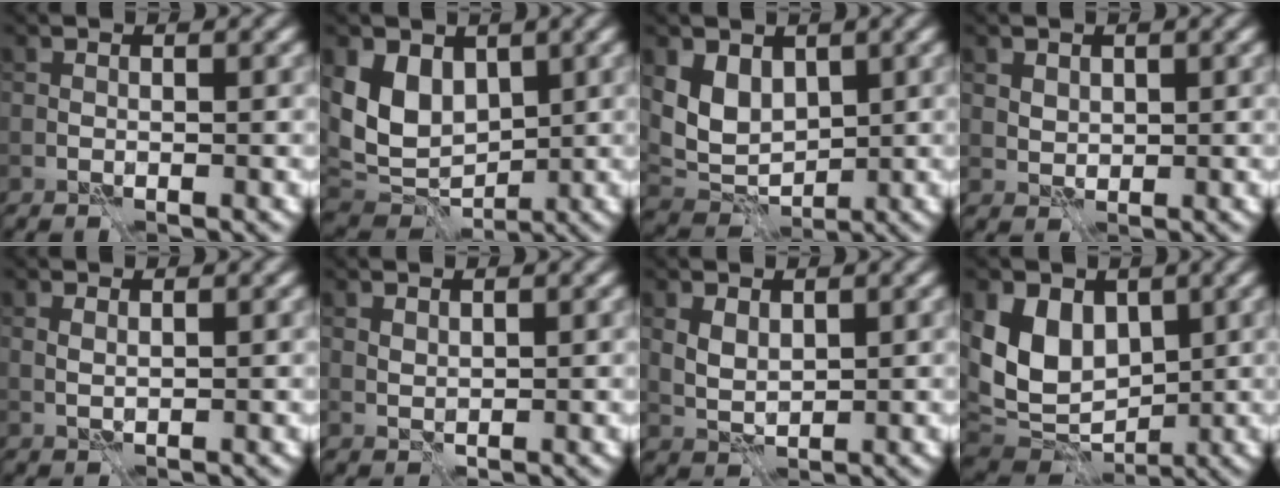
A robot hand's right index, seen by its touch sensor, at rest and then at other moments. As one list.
[{"total": 6.5, "force": [1.8, 4.8, 4.1], "torque": [-0.080, -0.013, 0.030]}, {"total": 4.3, "force": [1.7, 3.1, 2.5], "torque": [-0.051, -0.012, 0.032]}, {"total": 1.4, "force": [0.7, 1.1, 0.6], "torque": [-0.013, -0.002, 0.016]}, {"total": 0.9, "force": [0.5, 0.2, 0.7], "torque": [-0.018, 0.000, 0.009]}, {"total": 0.9, "force": [0.7, 0.4, 0.5], "torque": [-0.014, -0.001, 0.015]}, {"total": 2.4, "force": [0.9, 1.5, 1.6], "torque": [-0.039, -0.004, 0.022]}, {"total": 8.0, "force": [1.6, 5.9, 5.2], "torque": [-0.101, -0.013, 0.026]}]